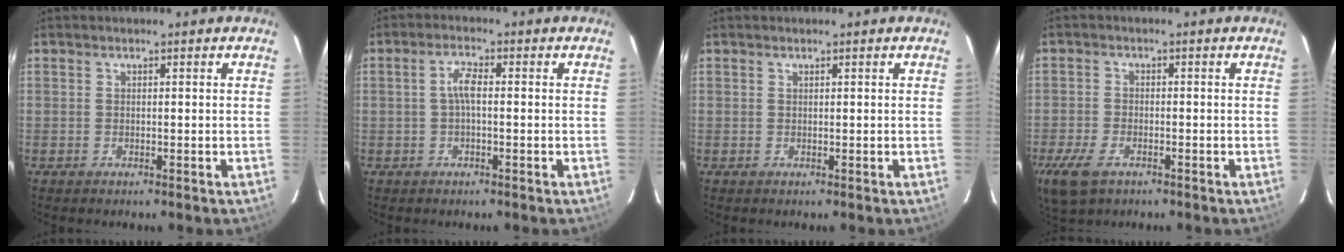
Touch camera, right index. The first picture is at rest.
{"total": 3.0, "force": [-0.1, 0.9, 2.9], "torque": [-0.058, 0.009, -0.002]}
{"total": 0.0}
{"total": 7.7, "force": [-4.3, 4.4, 4.7], "torque": [-0.122, -0.017, -0.079]}